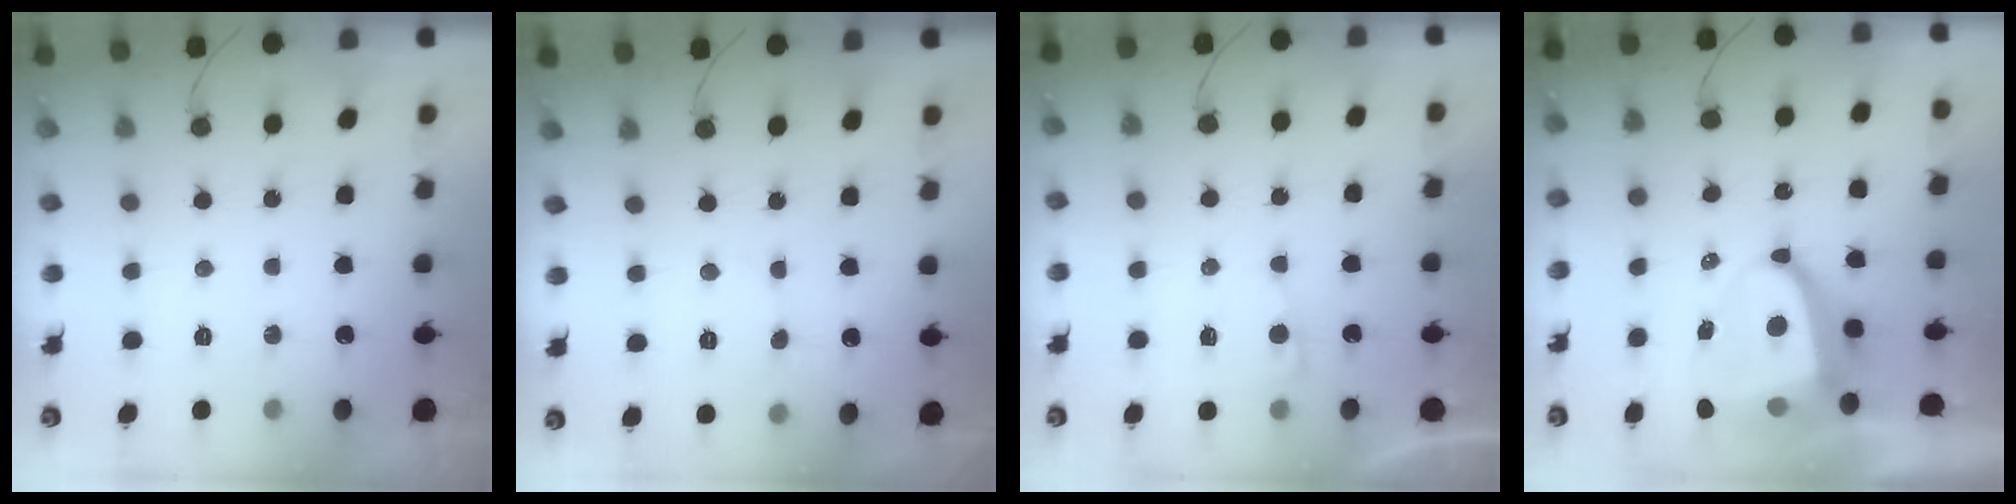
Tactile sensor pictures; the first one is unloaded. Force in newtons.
{"total": 2.2, "press": 2.2, "slide": 0.2}
{"total": 2.1, "press": 2.1, "slide": 0.3}
{"total": 10.2, "press": 10.1, "slide": 1.3}